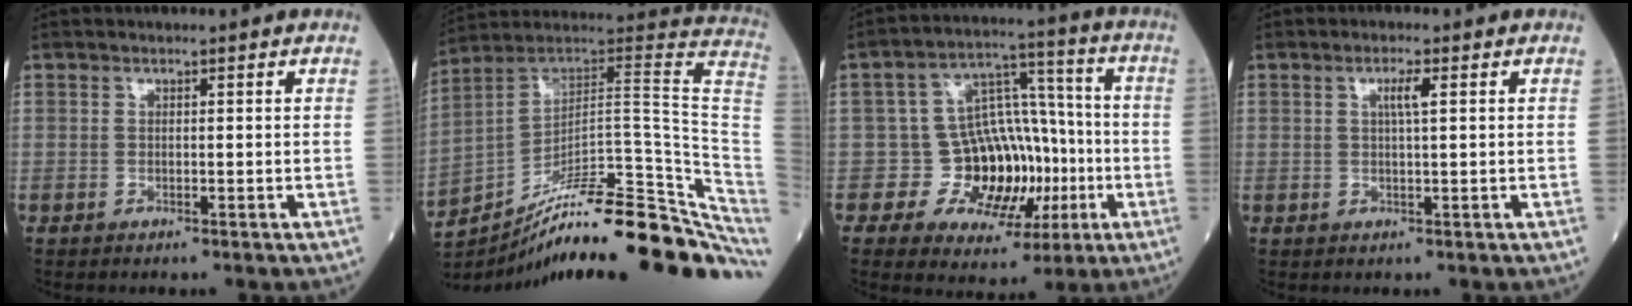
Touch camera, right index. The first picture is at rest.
{"total": 29.3, "force": [-21.7, 4.6, 19.1], "torque": [-0.161, 0.032, -0.315]}
{"total": 12.1, "force": [-2.7, 9.1, 7.5], "torque": [-0.101, 0.030, -0.030]}
{"total": 2.4, "force": [0.8, 0.0, 2.3], "torque": [-0.044, 0.001, 0.013]}